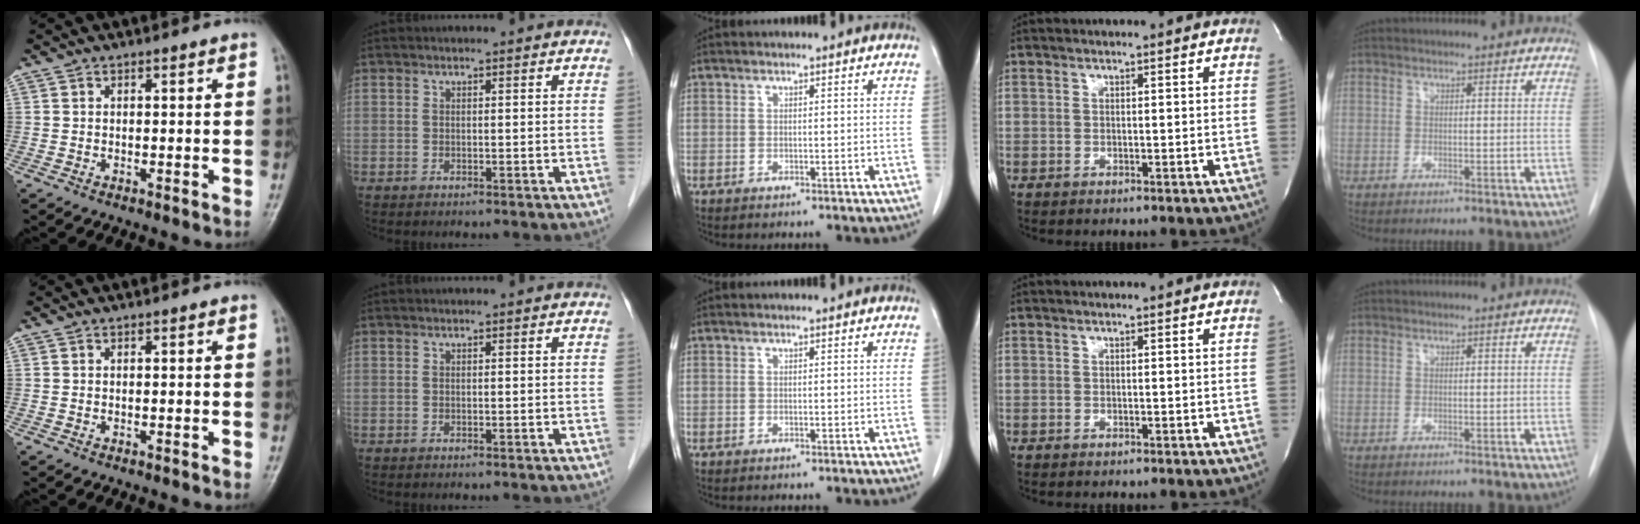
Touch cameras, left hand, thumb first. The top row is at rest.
{}